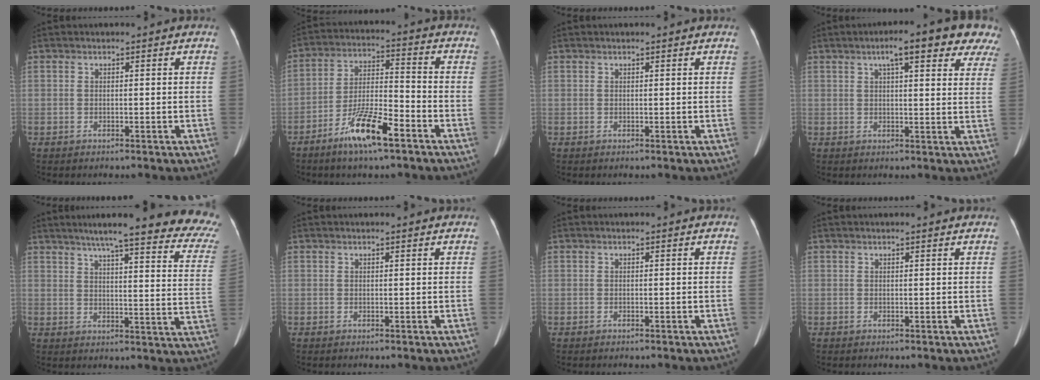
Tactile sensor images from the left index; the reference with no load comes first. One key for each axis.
{"total": 10.2, "fx": -6.3, "fy": 1.7, "fz": 7.9, "tx": -0.155, "ty": -0.008, "tz": -0.117}
{"total": 0.9, "fx": 0.8, "fy": 0.0, "fz": 0.4, "tx": -0.007, "ty": 0.010, "tz": 0.013}
{"total": 12.8, "fx": 8.6, "fy": 2.8, "fz": 9.0, "tx": -0.108, "ty": 0.020, "tz": 0.094}
{"total": 24.8, "fx": 20.3, "fy": 2.1, "fz": 14.1, "tx": -0.170, "ty": -0.034, "tz": 0.236}
{"total": 1.5, "fx": 1.3, "fy": 0.1, "fz": 0.7, "tx": -0.009, "ty": 0.014, "tz": 0.018}
{"total": 0.0}
{"total": 2.4, "fx": 2.1, "fy": 0.2, "fz": 1.1, "tx": -0.014, "ty": 0.015, "tz": 0.024}